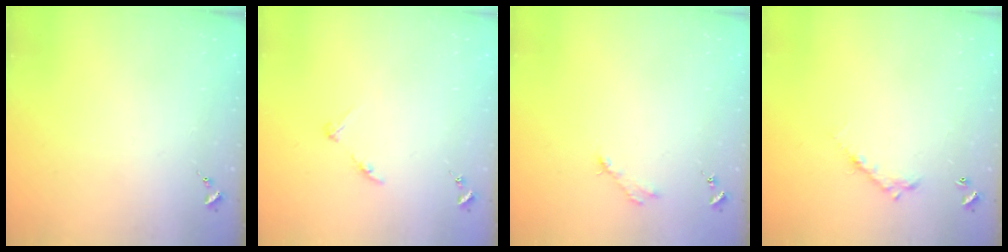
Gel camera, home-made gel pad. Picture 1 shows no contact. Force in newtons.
{"total": 5.2, "press": 5.2, "slide": 0.6}
{"total": 2.8, "press": 2.8, "slide": 0.4}
{"total": 7.7, "press": 7.7, "slide": 0.6}